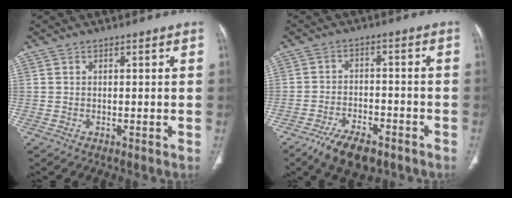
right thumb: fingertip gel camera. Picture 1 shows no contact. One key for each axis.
{"total": 9.6, "fx": -6.7, "fy": 4.2, "fz": 5.4, "tx": -0.086, "ty": 0.027, "tz": -0.111}